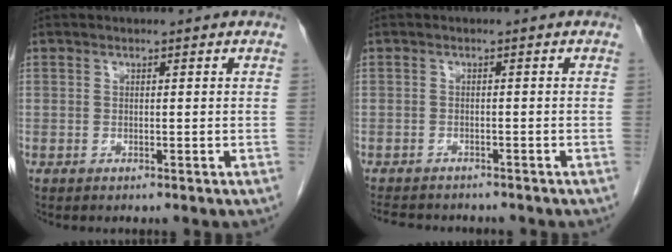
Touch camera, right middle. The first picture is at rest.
{"total": 7.2, "force": [-6.5, 2.0, 2.3], "torque": [-0.037, -0.005, -0.092]}